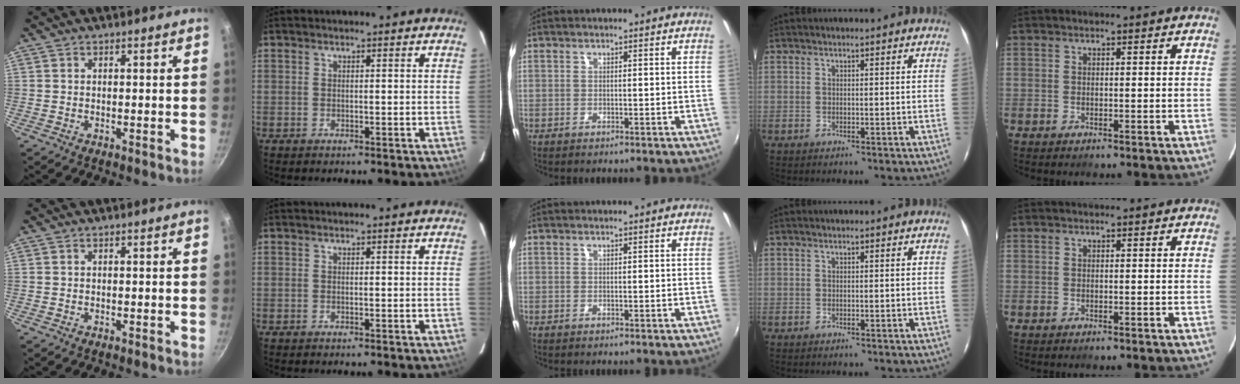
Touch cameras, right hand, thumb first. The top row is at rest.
{}